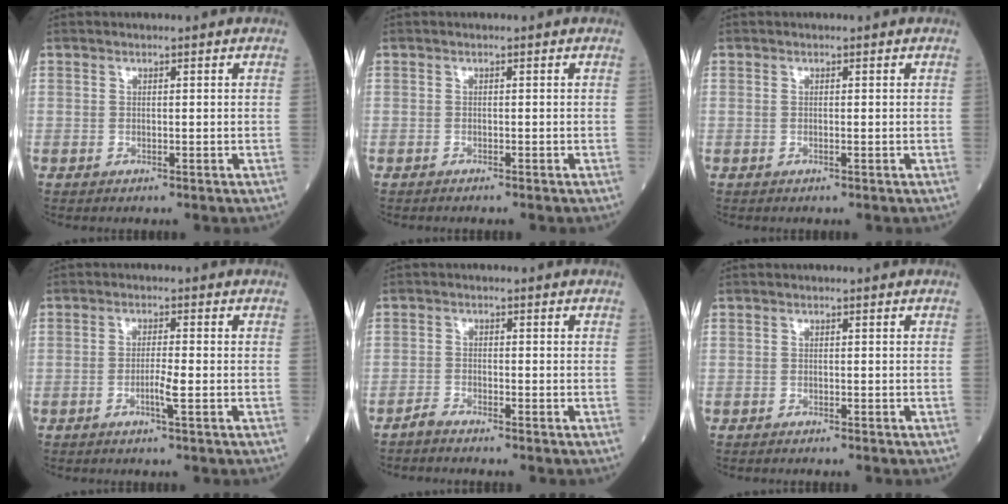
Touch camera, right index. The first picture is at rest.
{"total": 1.4, "force": [-1.2, -0.2, 0.7], "torque": [-0.008, 0.002, -0.012]}
{"total": 0.0}
{"total": 2.5, "force": [-1.0, -0.3, 2.2], "torque": [-0.045, -0.002, -0.018]}
{"total": 1.7, "force": [-1.7, -0.3, 0.2], "torque": [-0.011, -0.005, -0.034]}
{"total": 1.6, "force": [-1.4, -0.2, 0.8], "torque": [-0.010, 0.002, -0.015]}